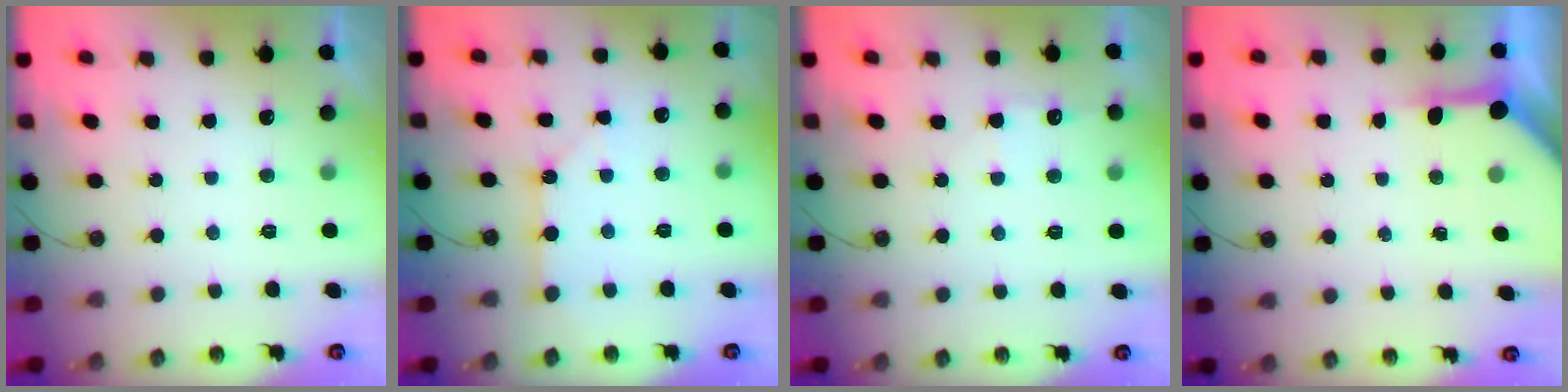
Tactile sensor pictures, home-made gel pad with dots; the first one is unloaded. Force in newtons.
{"total": 3.0, "press": 3.0, "slide": 0.1}
{"total": 5.4, "press": 5.4, "slide": 0.6}
{"total": 6.1, "press": 6.1, "slide": 0.4}